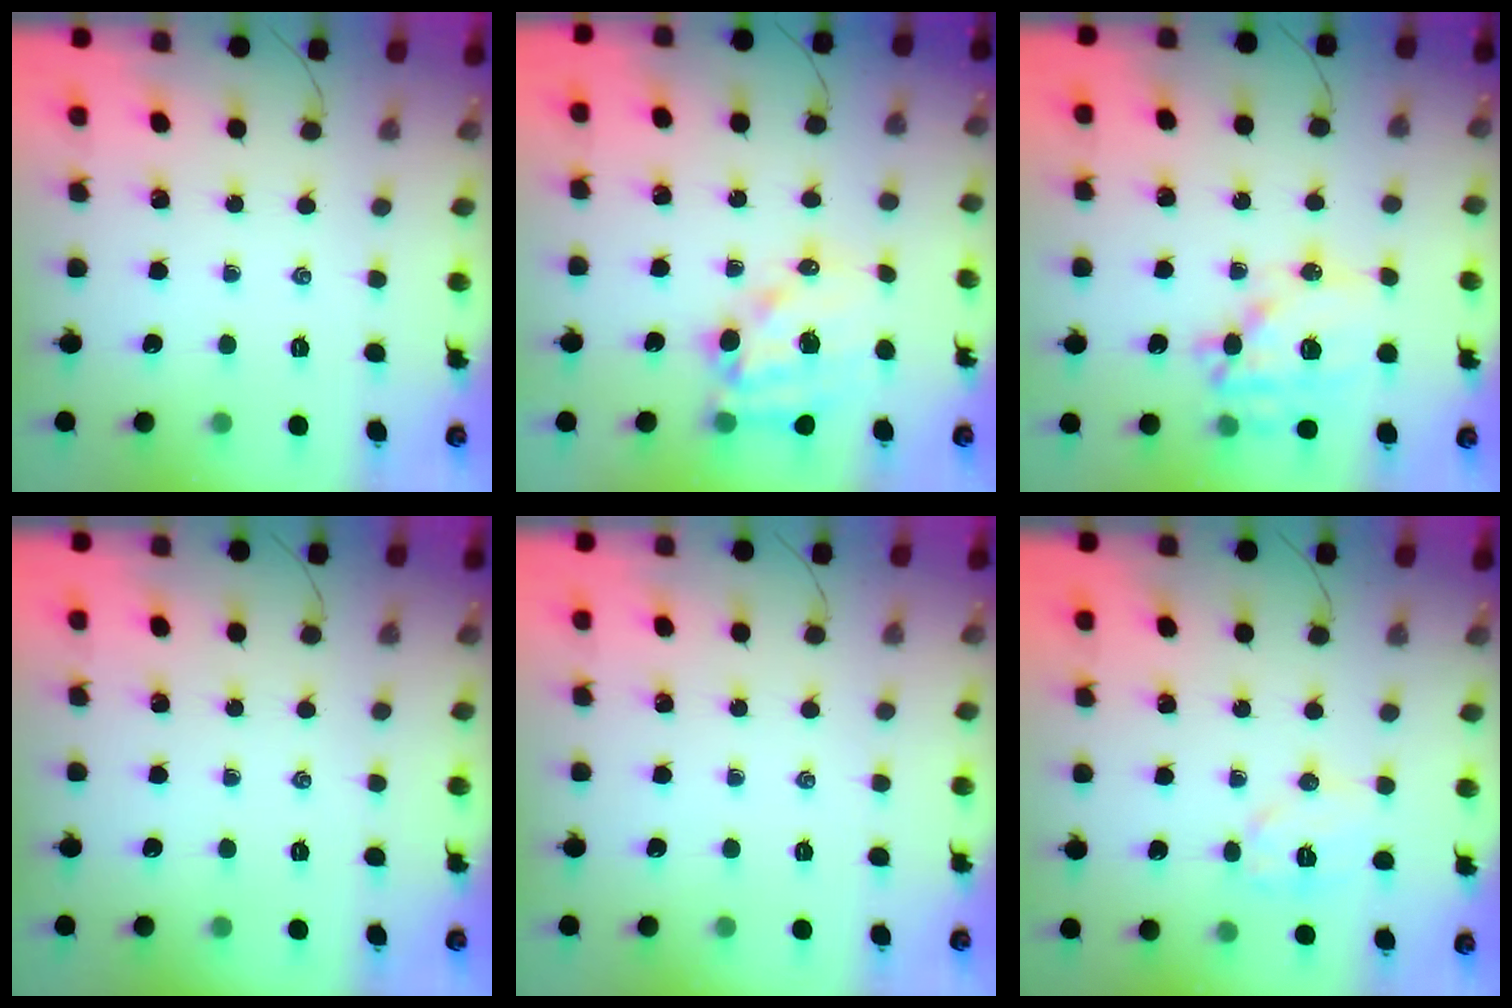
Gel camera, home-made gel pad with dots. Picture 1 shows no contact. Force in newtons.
{"total": 13.8, "press": 13.4, "slide": 3.6}
{"total": 17.6, "press": 17.2, "slide": 3.4}
{"total": 0.0}
{"total": 0.0}
{"total": 7.9, "press": 7.9, "slide": 0.5}